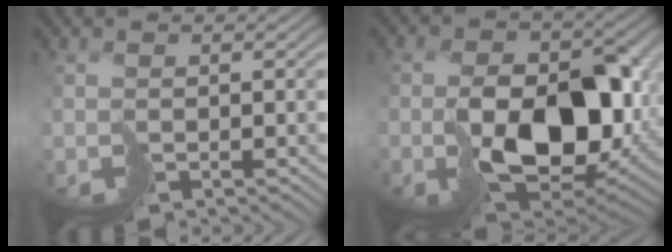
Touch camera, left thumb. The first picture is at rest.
{"total": 13.9, "force": [-1.6, 9.3, 10.3], "torque": [-0.130, -0.020, -0.017]}